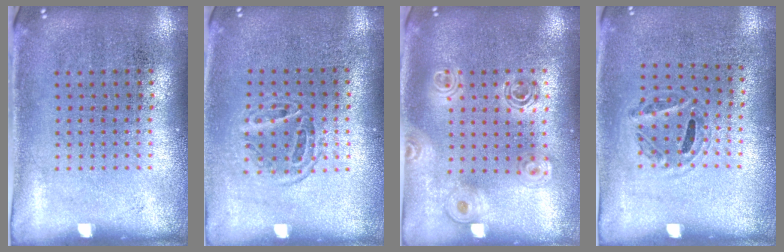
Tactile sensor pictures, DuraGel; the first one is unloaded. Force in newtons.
{"total": 1.2, "press": 1.0, "slide": 0.6}
{"total": 1.5, "press": 1.4, "slide": 0.7}
{"total": 1.0, "press": 0.7, "slide": 0.8}